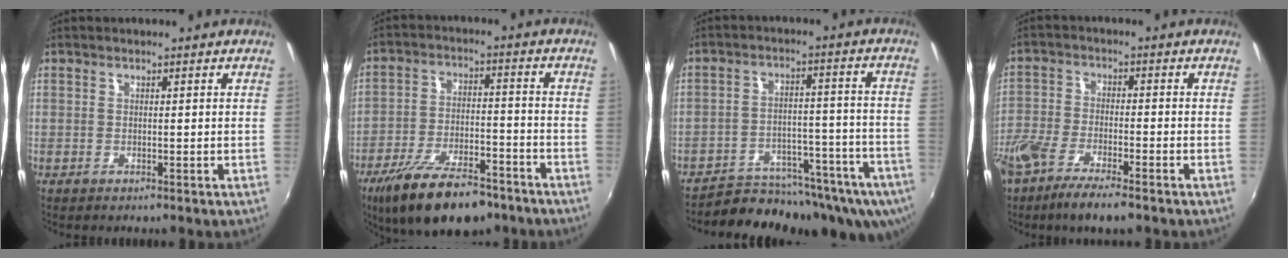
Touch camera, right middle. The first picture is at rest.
{"total": 17.4, "force": [-12.6, 6.4, 10.1], "torque": [-0.197, -0.025, -0.201]}
{"total": 21.2, "force": [-16.3, 7.7, 11.1], "torque": [-0.172, -0.027, -0.209]}
{"total": 10.2, "force": [-7.3, 2.5, 6.6], "torque": [-0.155, -0.029, -0.144]}